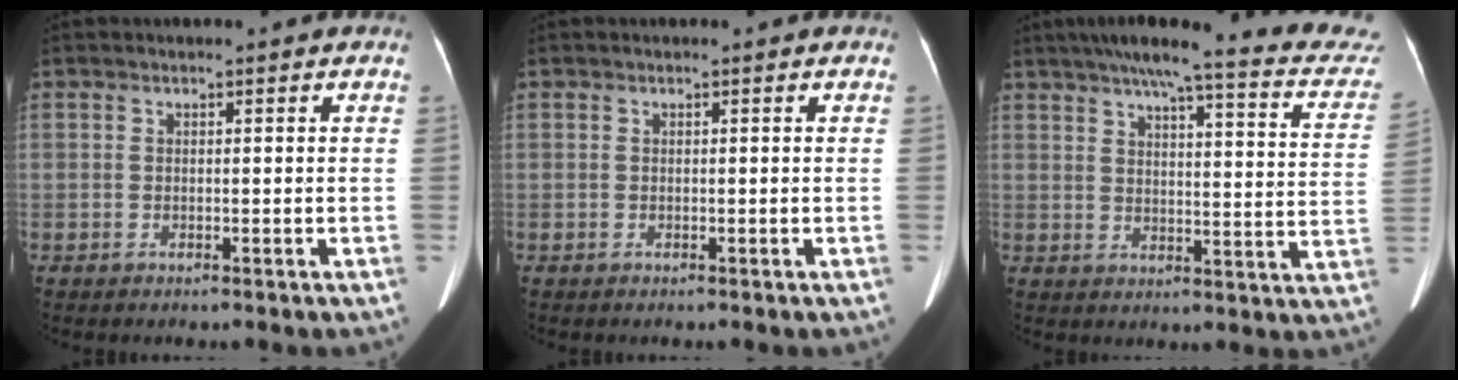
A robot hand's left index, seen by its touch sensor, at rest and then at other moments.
{"total": 0.0}
{"total": 24.3, "force": [21.2, 2.7, 11.6], "torque": [-0.158, -0.029, 0.246]}